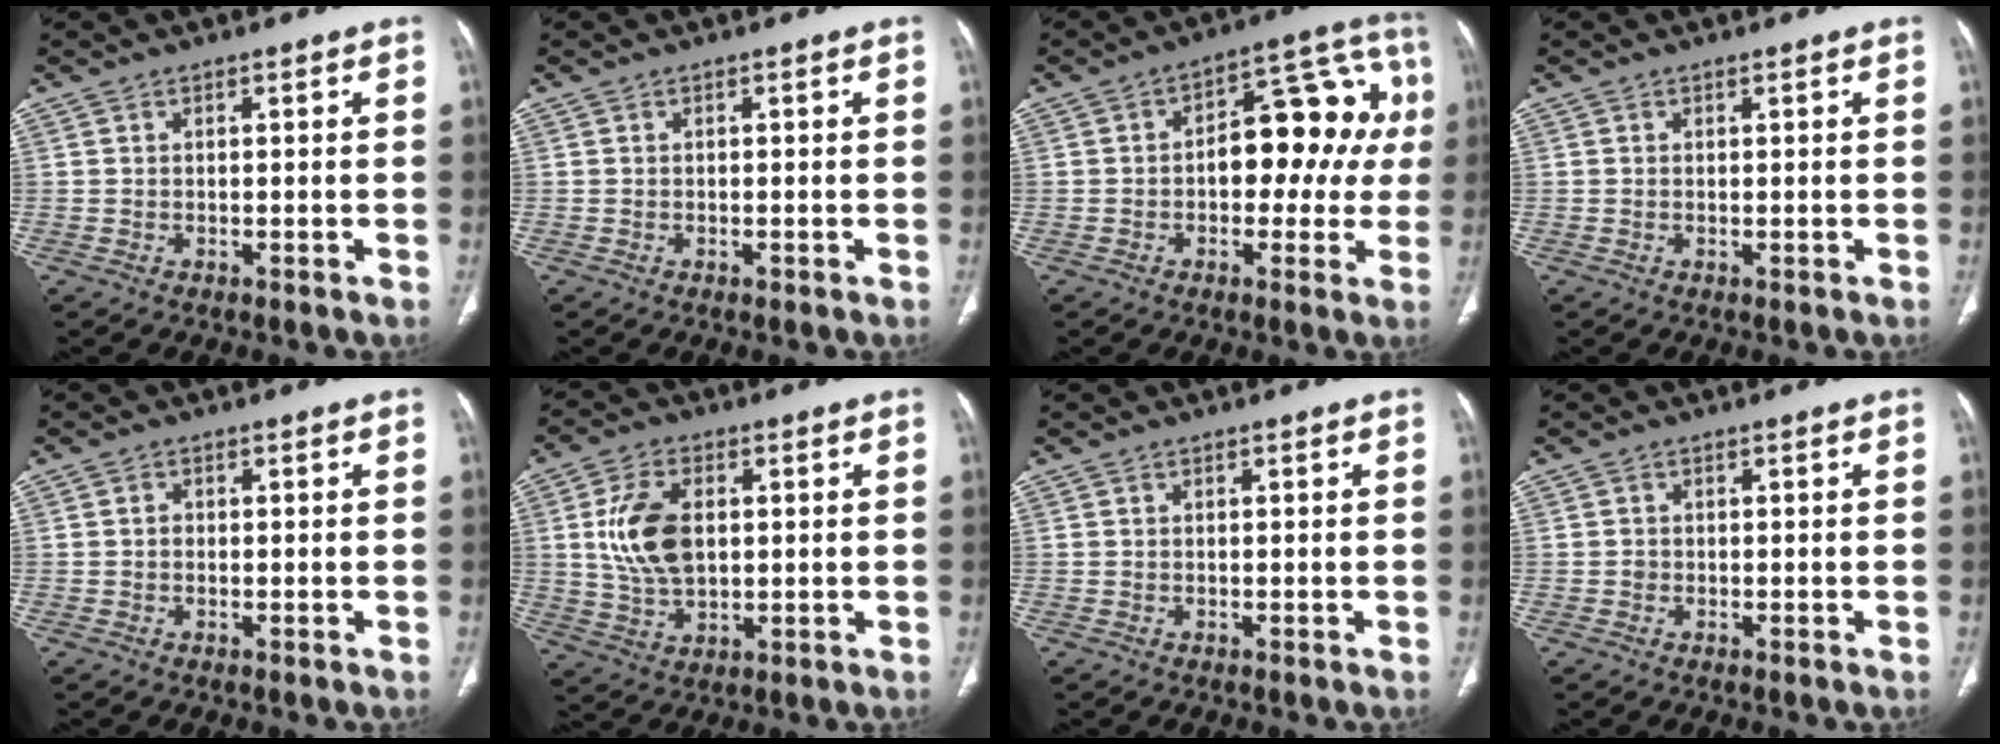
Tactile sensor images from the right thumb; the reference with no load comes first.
{"total": 0.0}
{"total": 16.1, "force": [0.6, 9.1, 13.4], "torque": [-0.122, 0.049, 0.003]}
{"total": 0.0}
{"total": 0.8, "force": [-0.1, 0.7, 0.4], "torque": [0.000, 0.003, -0.004]}
{"total": 11.1, "force": [1.7, 6.8, 8.6], "torque": [-0.162, -0.004, 0.038]}
{"total": 0.0}
{"total": 0.7, "force": [-0.2, 0.6, 0.2], "torque": [0.000, 0.003, -0.005]}